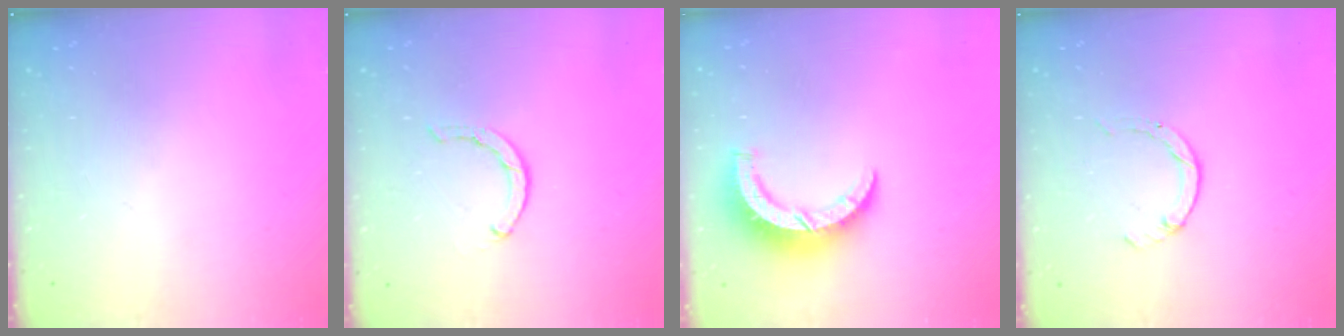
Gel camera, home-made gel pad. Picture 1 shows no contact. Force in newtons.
{"total": 1.6, "press": 1.5, "slide": 0.4}
{"total": 8.0, "press": 8.0, "slide": 0.4}
{"total": 0.5, "press": 0.5, "slide": 0.1}